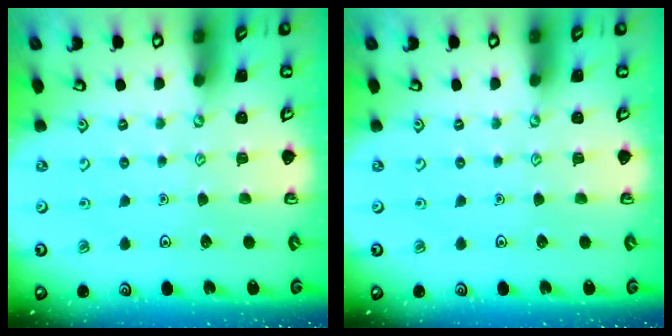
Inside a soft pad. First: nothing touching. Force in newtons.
{"total": 0.0}